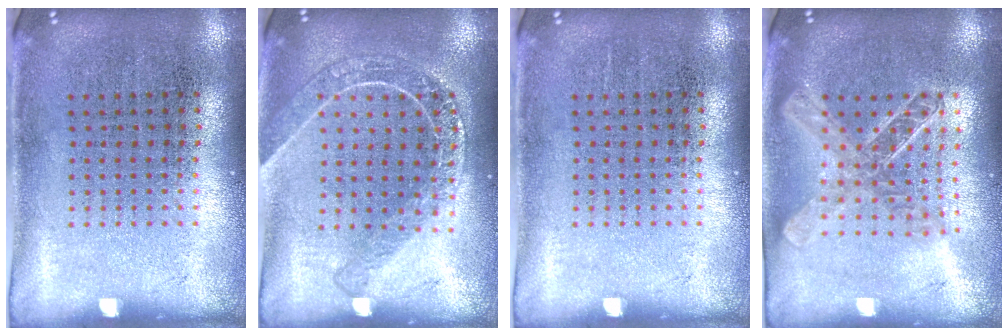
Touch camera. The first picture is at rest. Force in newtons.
{"total": 1.8, "press": 1.6, "slide": 0.7}
{"total": 0.0}
{"total": 1.9, "press": 1.6, "slide": 1.0}